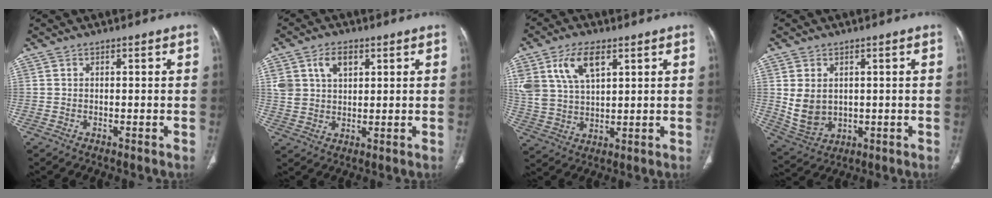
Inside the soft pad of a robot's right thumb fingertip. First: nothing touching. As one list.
[{"total": 7.3, "force": [3.2, 4.8, 4.5], "torque": [-0.071, -0.007, 0.065]}, {"total": 11.5, "force": [5.4, 6.2, 8.1], "torque": [-0.158, -0.010, 0.112]}, {"total": 7.8, "force": [1.0, 5.8, 5.0], "torque": [-0.086, -0.011, 0.042]}]